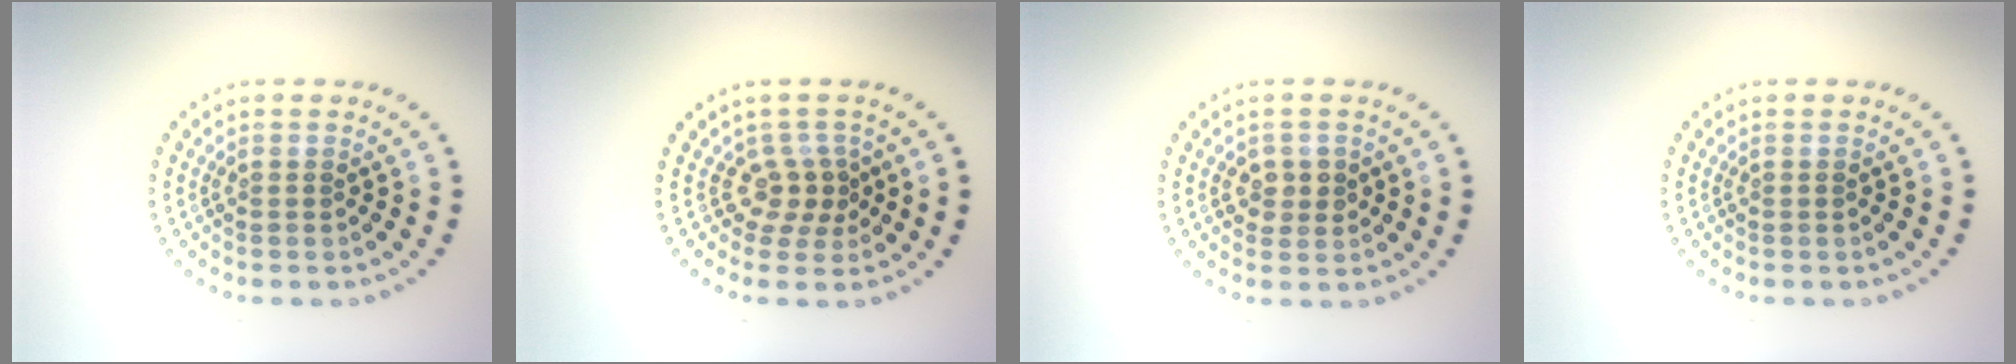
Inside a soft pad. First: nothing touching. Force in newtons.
{"total": 2.3, "press": 1.6, "slide": 1.7}
{"total": 1.8, "press": 1.8, "slide": 0.2}
{"total": 0.0}